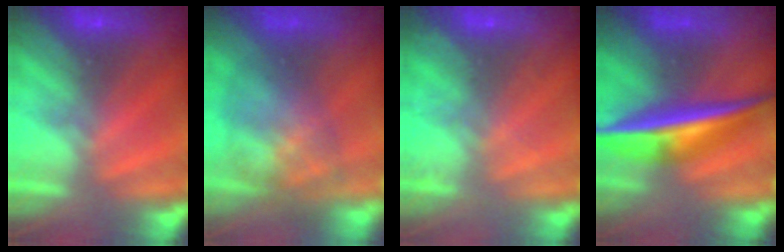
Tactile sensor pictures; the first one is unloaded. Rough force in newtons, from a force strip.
{"total": 5.9}
{"total": 2.1}
{"total": 9.2}